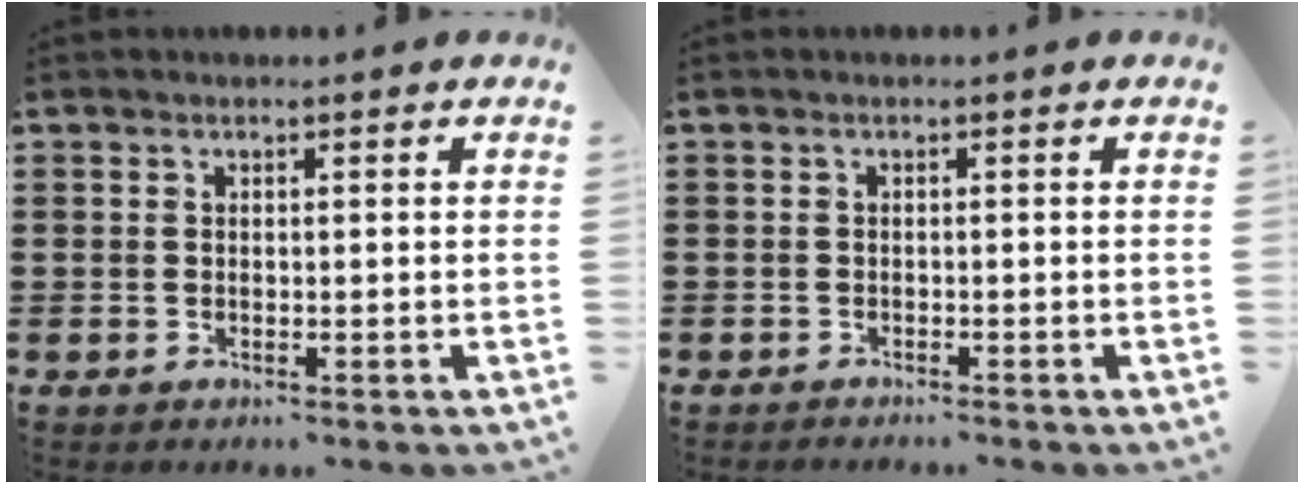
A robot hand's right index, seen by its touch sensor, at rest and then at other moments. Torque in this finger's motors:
{"motor_torque": [-1.07, 1.07, -0.33, -0.11]}